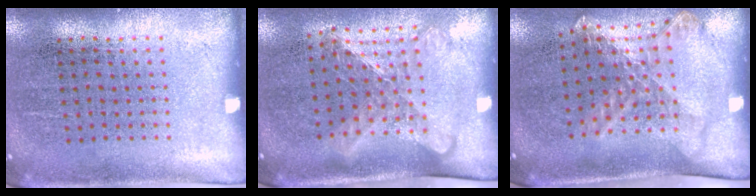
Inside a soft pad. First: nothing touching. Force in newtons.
{"total": 1.6, "press": 1.2, "slide": 1.0}
{"total": 1.9, "press": 1.4, "slide": 1.3}